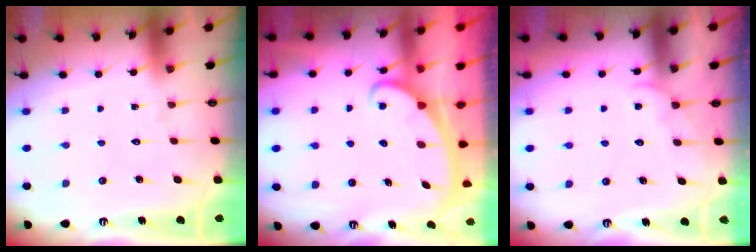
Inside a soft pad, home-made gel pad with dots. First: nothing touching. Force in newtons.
{"total": 2.3, "press": 2.3, "slide": 0.3}
{"total": 3.1, "press": 3.1, "slide": 0.4}